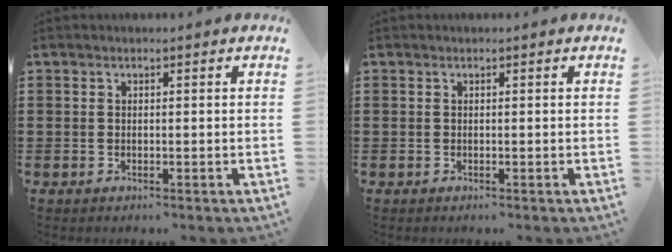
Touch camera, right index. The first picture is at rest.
{"total": 0.0}